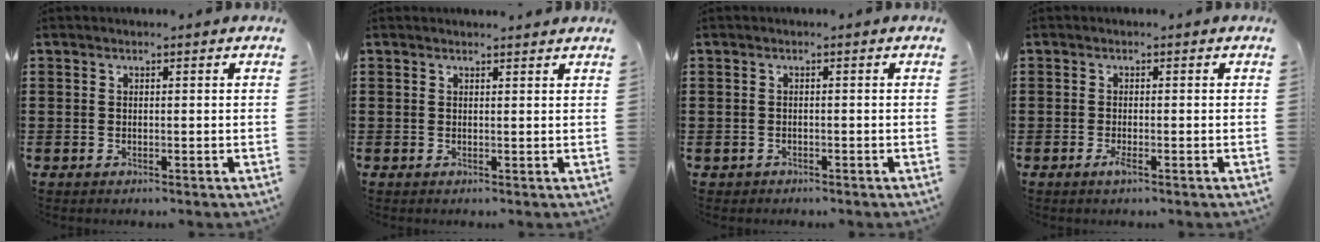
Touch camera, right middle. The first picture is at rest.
{"total": 0.8, "force": [0.8, 0.0, 0.2], "torque": [0.003, -0.005, 0.013]}
{"total": 0.5, "force": [-0.5, 0.2, 0.0], "torque": [-0.003, 0.002, -0.011]}
{"total": 1.5, "force": [-0.7, 0.2, 1.4], "torque": [-0.030, -0.005, -0.014]}